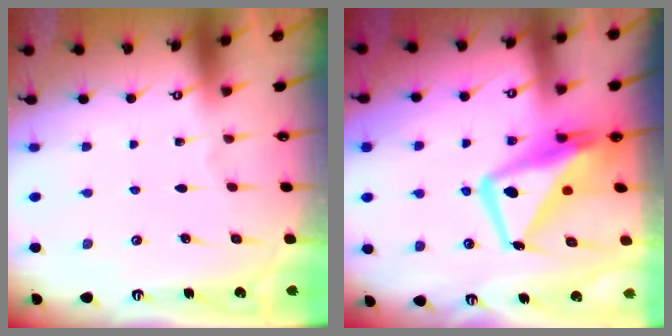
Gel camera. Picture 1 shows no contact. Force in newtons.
{"total": 14.9, "press": 14.8, "slide": 1.8}